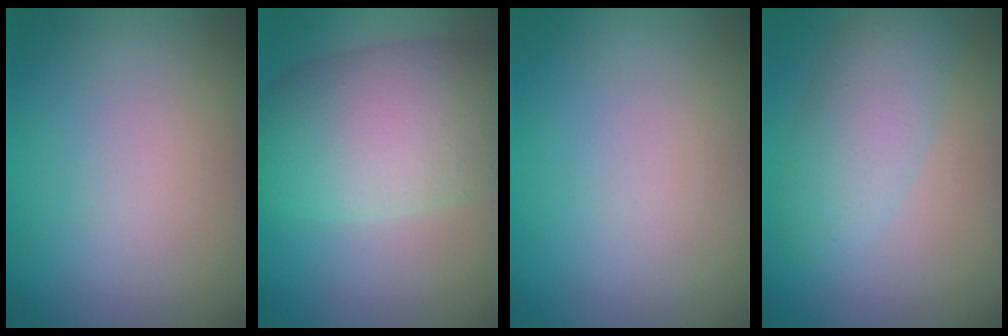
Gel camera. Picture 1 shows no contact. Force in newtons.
{"total": 9.9, "press": 9.9, "slide": 0.1}
{"total": 0.0}
{"total": 4.1, "press": 4.1, "slide": 0.3}